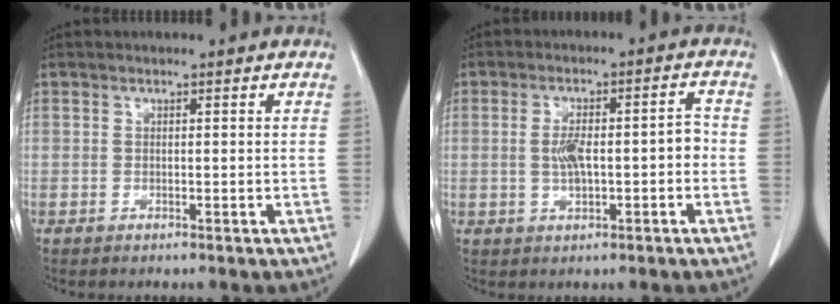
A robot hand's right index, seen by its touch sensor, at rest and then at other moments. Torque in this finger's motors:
{"motor_torque": [0.28, 0.03, 0.15, 0.08]}